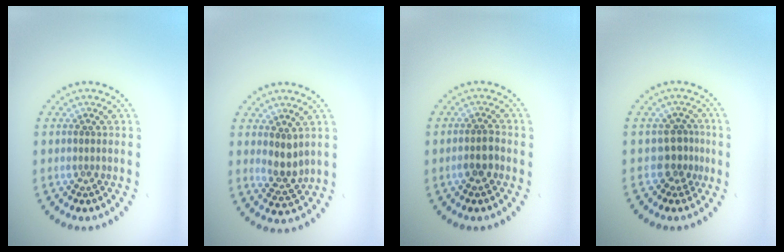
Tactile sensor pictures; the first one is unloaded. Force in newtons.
{"total": 2.4, "press": 2.1, "slide": 1.2}
{"total": 1.7, "press": 1.6, "slide": 0.6}
{"total": 2.3, "press": 1.4, "slide": 1.8}